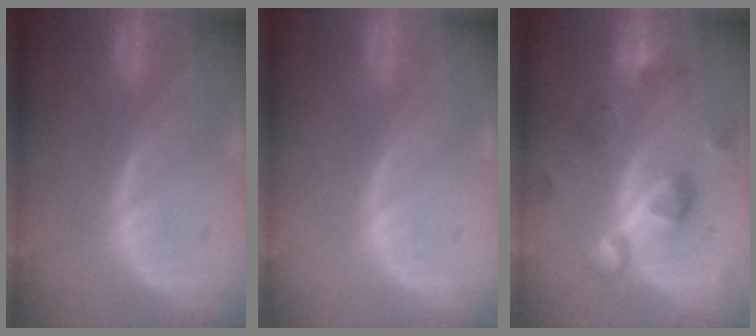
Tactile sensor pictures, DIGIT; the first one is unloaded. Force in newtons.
{"total": 0.0}
{"total": 9.2, "press": 8.3, "slide": 4.0}